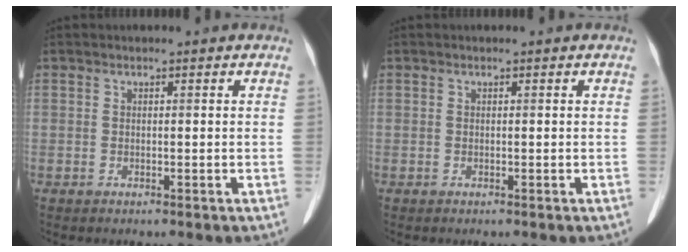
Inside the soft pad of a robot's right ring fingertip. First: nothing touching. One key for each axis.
{"total": 0.0}